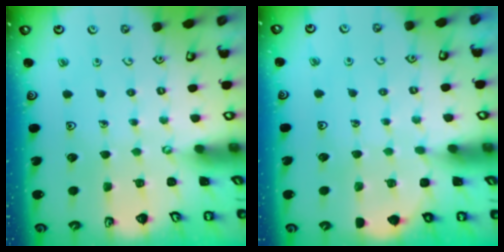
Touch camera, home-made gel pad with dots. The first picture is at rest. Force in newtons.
{"total": 4.4, "press": 4.1, "slide": 1.6}